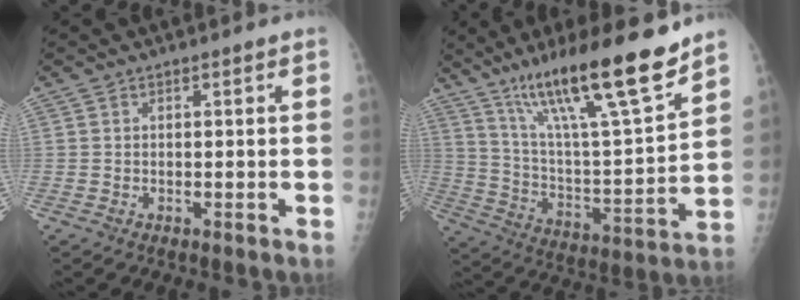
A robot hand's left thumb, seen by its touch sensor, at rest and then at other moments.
{"total": 22.5, "force": [15.8, 2.8, 15.8], "torque": [-0.243, -0.071, 0.275]}